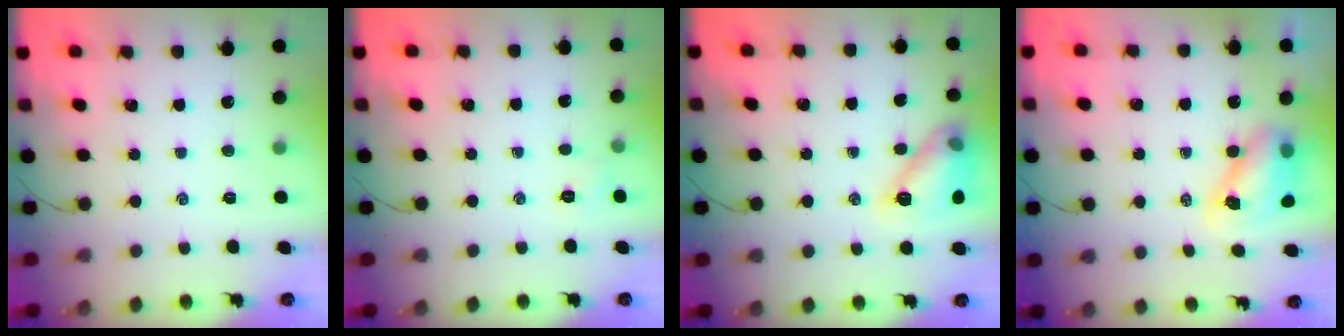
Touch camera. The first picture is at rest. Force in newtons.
{"total": 3.5, "press": 3.3, "slide": 1.2}
{"total": 12.8, "press": 12.8, "slide": 0.2}
{"total": 8.6, "press": 8.4, "slide": 1.9}